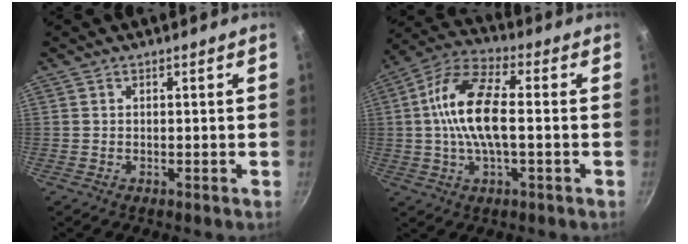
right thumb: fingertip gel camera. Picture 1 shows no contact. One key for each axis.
{"total": 13.8, "fx": 0.1, "fy": 5.7, "fz": 12.5, "tx": -0.241, "ty": 0.030, "tz": -0.014}